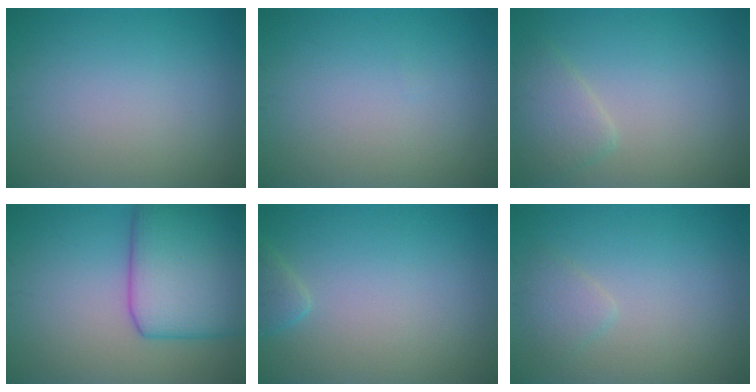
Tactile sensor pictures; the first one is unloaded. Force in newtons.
{"total": 0.0}
{"total": 2.5, "press": 2.5, "slide": 0.2}
{"total": 9.7, "press": 9.7, "slide": 0.3}
{"total": 1.3, "press": 1.3, "slide": 0.1}
{"total": 1.5, "press": 1.5, "slide": 0.1}